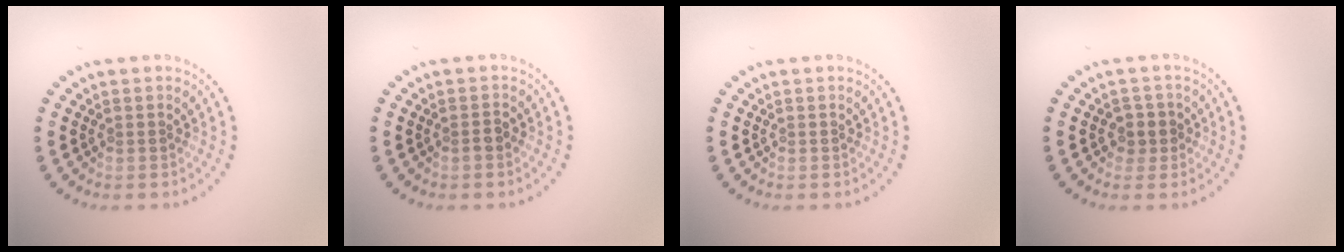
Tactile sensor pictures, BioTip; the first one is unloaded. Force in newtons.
{"total": 0.9, "press": 0.8, "slide": 0.4}
{"total": 0.0}
{"total": 1.7, "press": 1.4, "slide": 1.0}